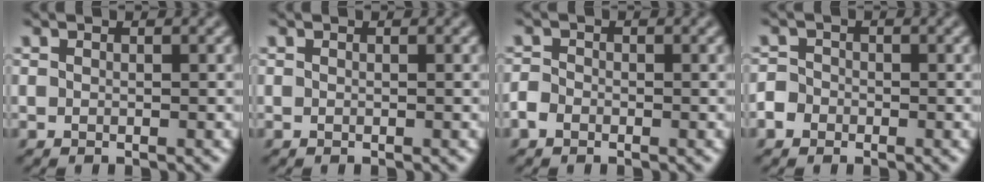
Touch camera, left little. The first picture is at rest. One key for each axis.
{"total": 0.0}
{"total": 1.5, "fx": -0.9, "fy": 1.1, "fz": 0.5, "tx": -0.011, "ty": 0.000, "tz": -0.022}
{"total": 3.2, "fx": -1.7, "fy": 2.6, "fz": 0.7, "tx": -0.005, "ty": 0.002, "tz": -0.045}